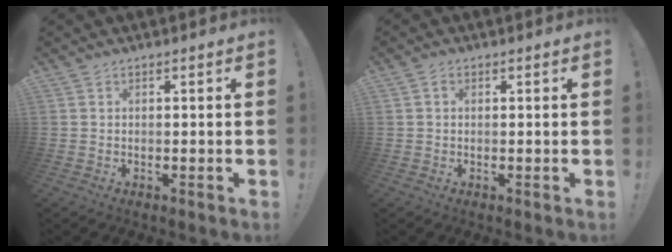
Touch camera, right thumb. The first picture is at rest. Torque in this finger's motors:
{"motor_torque": [-0.30, 0.13, -0.03, -0.04, -0.01]}